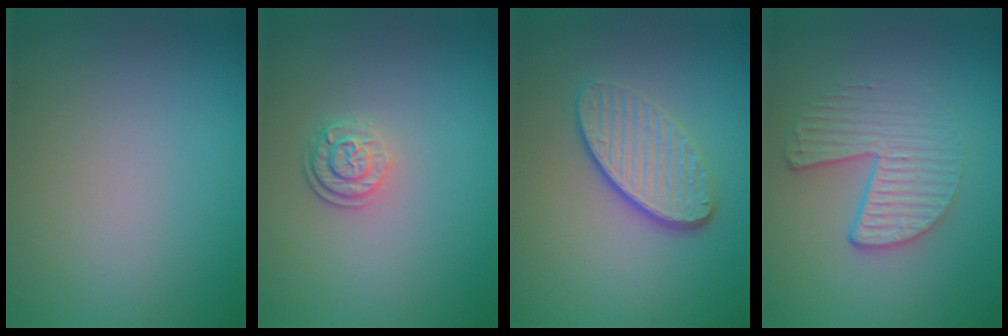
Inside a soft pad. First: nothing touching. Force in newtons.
{"total": 2.5, "press": 1.9, "slide": 1.6}
{"total": 4.1, "press": 3.1, "slide": 2.7}
{"total": 4.1, "press": 2.8, "slide": 2.9}